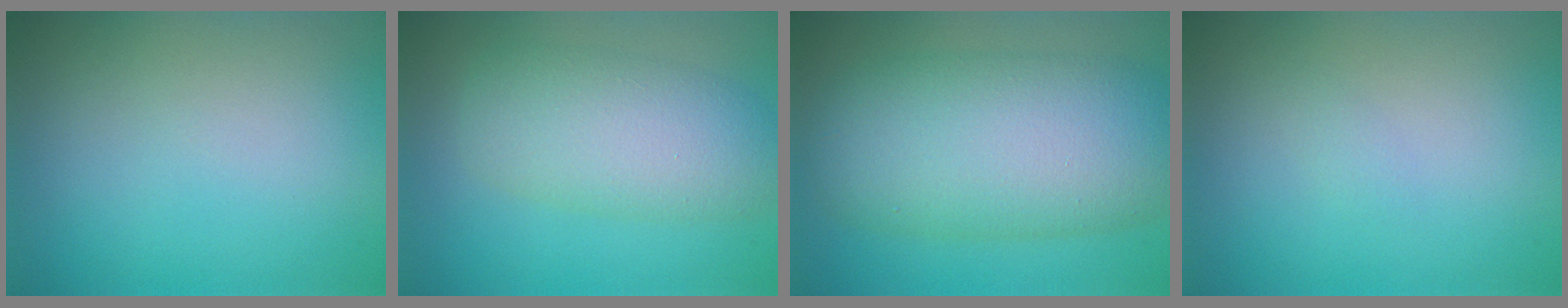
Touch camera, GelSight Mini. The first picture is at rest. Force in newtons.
{"total": 6.4, "press": 6.4, "slide": 0.2}
{"total": 11.5, "press": 11.5, "slide": 0.6}
{"total": 0.6, "press": 0.6, "slide": 0.1}